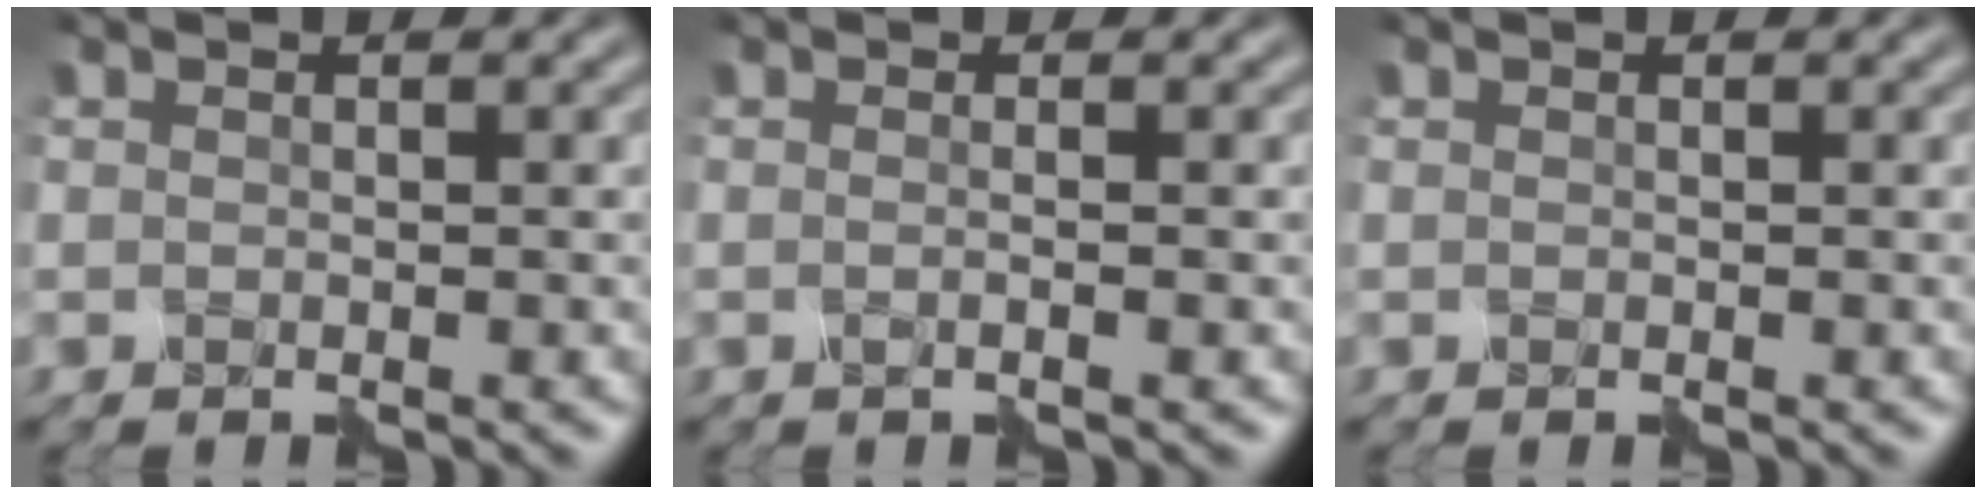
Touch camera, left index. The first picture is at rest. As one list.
[{"total": 1.3, "force": [0.1, 0.3, 1.2], "torque": [-0.010, -0.007, -0.016]}, {"total": 0.0}]